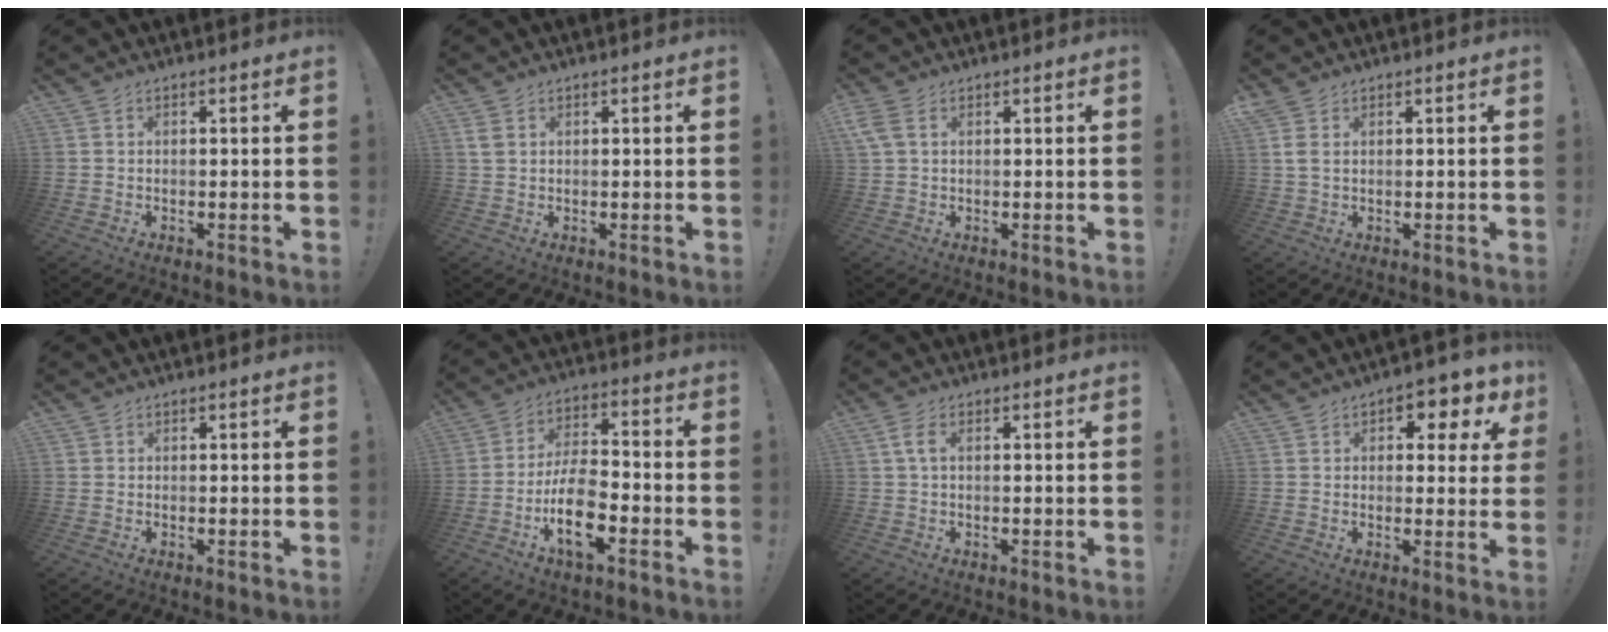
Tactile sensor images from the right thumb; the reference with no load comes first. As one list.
[{"total": 2.7, "force": [1.2, 1.8, 1.7], "torque": [-0.027, -0.001, 0.023]}, {"total": 4.0, "force": [1.5, 2.1, 3.0], "torque": [-0.068, 0.003, 0.031]}, {"total": 3.2, "force": [1.3, 1.8, 2.3], "torque": [-0.048, -0.002, 0.021]}, {"total": 0.5, "force": [0.1, 0.5, 0.1], "torque": [0.000, 0.001, 0.003]}, {"total": 14.4, "force": [-6.5, 6.7, 11.0], "torque": [-0.210, 0.032, -0.107]}, {"total": 3.7, "force": [0.8, 1.8, 3.2], "torque": [-0.071, 0.005, 0.015]}, {"total": 5.6, "force": [2.5, 3.4, 3.7], "torque": [-0.036, -0.015, 0.038]}]